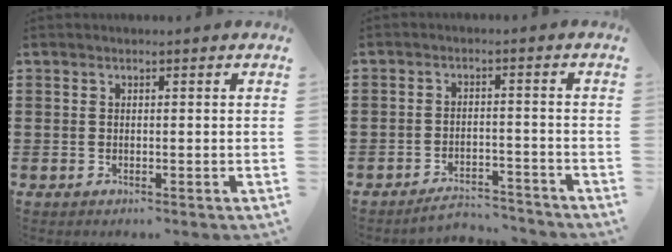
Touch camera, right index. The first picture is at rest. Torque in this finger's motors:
{"motor_torque": [-2.14, 0.00, -1.05, -0.21]}